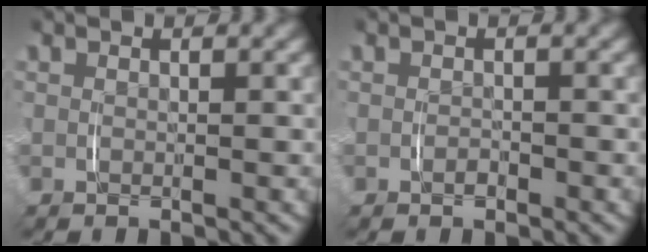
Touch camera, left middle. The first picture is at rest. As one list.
[{"total": 0.8, "force": [-0.6, 0.5, 0.2], "torque": [-0.006, -0.004, -0.011]}]